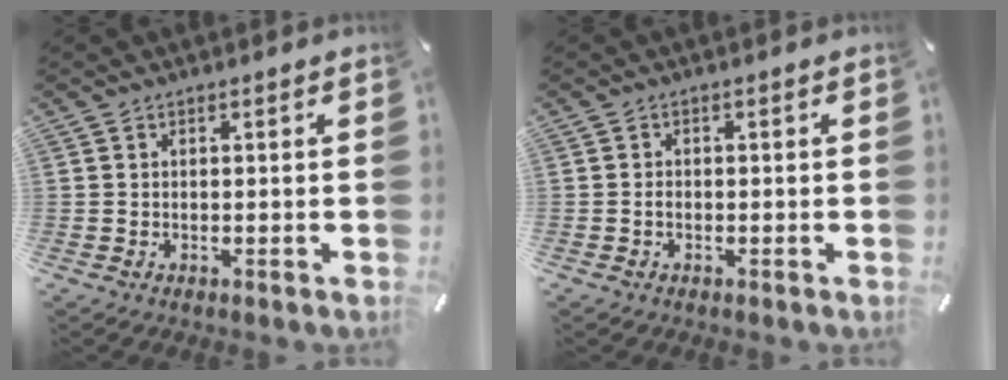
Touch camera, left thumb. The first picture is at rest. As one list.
[{"total": 1.1, "force": [-0.4, 0.7, 0.7], "torque": [-0.015, 0.001, -0.008]}]